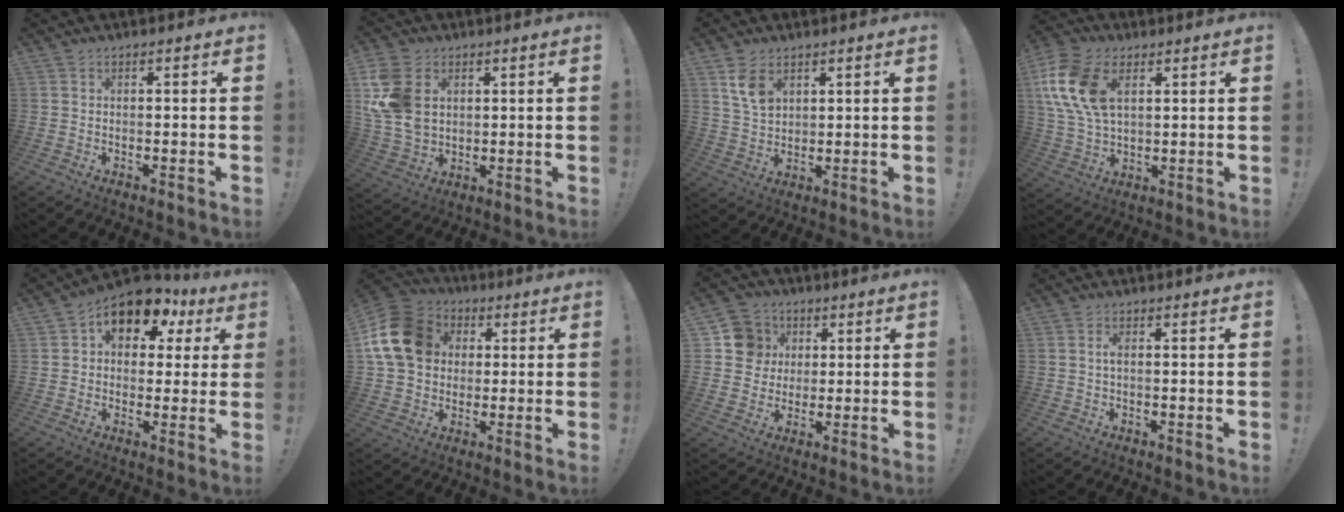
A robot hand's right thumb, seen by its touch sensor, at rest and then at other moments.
{"total": 14.4, "force": [4.1, 10.6, 8.9], "torque": [-0.184, -0.015, 0.080]}
{"total": 7.2, "force": [3.7, 4.6, 4.1], "torque": [-0.059, -0.015, 0.070]}
{"total": 16.8, "force": [5.4, 10.8, 11.7], "torque": [-0.235, -0.010, 0.101]}
{"total": 11.6, "force": [6.4, 7.3, 6.4], "torque": [-0.088, -0.036, 0.115]}
{"total": 18.2, "force": [4.2, 14.4, 10.3], "torque": [-0.185, -0.001, 0.083]}
{"total": 10.7, "force": [2.5, 10.0, 2.6], "torque": [-0.021, -0.003, 0.054]}
{"total": 1.4, "force": [-0.1, 0.2, 1.3], "torque": [-0.027, 0.001, -0.002]}